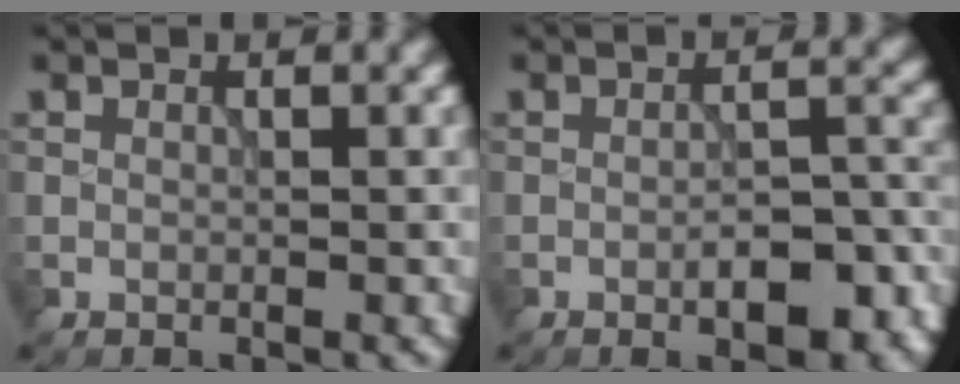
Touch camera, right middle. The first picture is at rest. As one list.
[{"total": 6.3, "force": [-2.8, 2.6, 5.0], "torque": [-0.067, 0.004, -0.035]}]